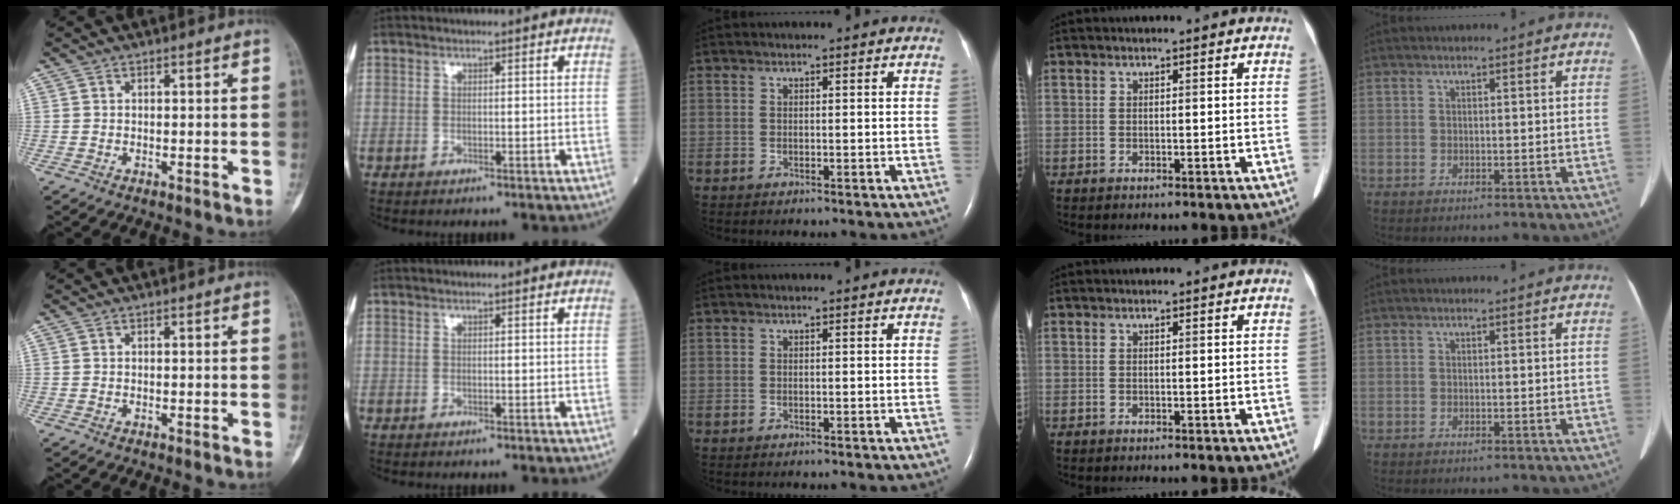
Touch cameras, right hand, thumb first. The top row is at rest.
{}